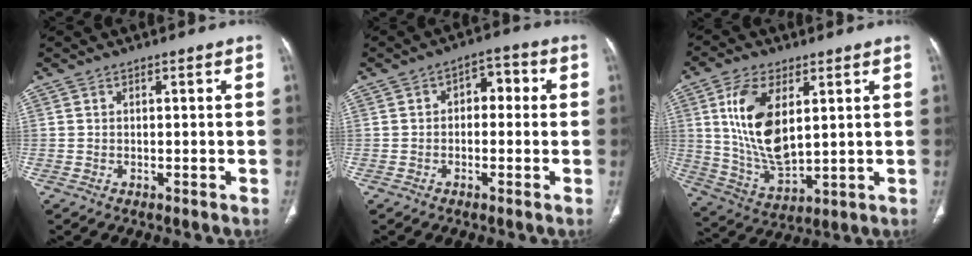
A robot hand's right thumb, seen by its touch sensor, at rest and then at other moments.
{"total": 5.0, "force": [0.4, 3.2, 3.8], "torque": [-0.027, 0.019, -0.004]}
{"total": 14.5, "force": [4.1, 7.1, 11.9], "torque": [-0.226, -0.025, 0.089]}